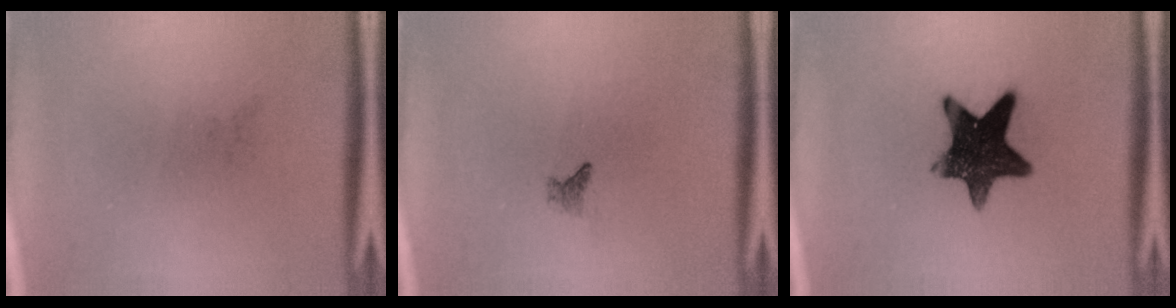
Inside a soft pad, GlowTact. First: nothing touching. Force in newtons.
{"total": 0.8}
{"total": 13.1}